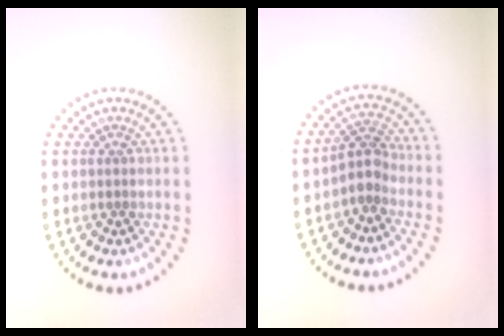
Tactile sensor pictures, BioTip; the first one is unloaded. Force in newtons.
{"total": 2.4, "press": 1.9, "slide": 1.5}